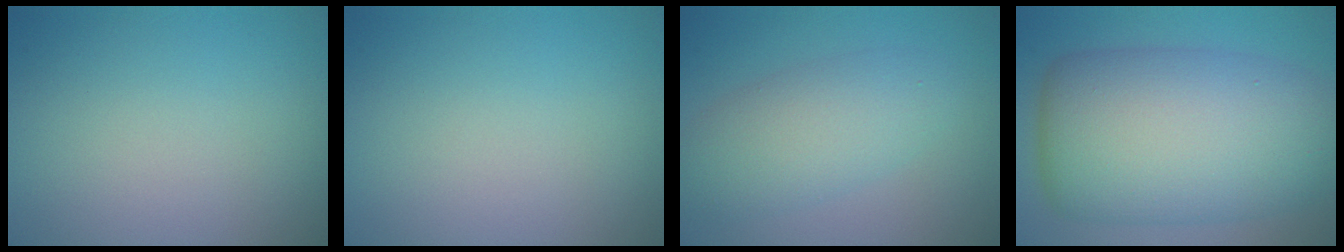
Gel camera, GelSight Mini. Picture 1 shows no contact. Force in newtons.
{"total": 0.0}
{"total": 4.6, "press": 4.5, "slide": 0.3}
{"total": 12.8, "press": 12.8, "slide": 0.0}